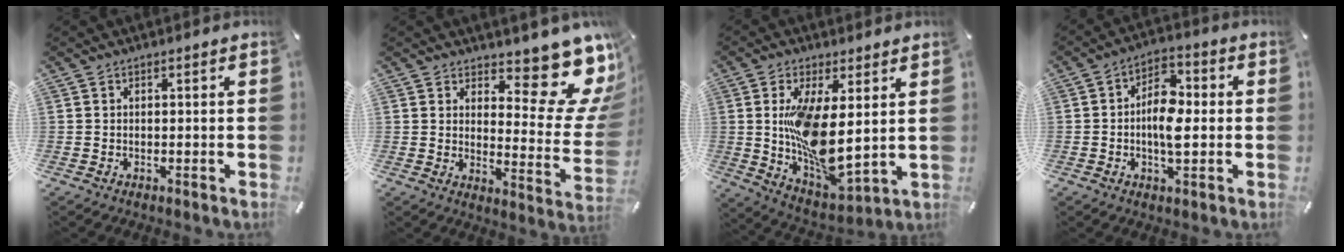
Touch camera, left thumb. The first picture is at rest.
{"total": 15.6, "force": [10.3, 6.9, 9.6], "torque": [-0.103, -0.102, 0.172]}
{"total": 14.6, "force": [2.2, 6.5, 12.9], "torque": [-0.252, -0.034, 0.044]}
{"total": 8.9, "force": [-1.1, 4.8, 7.4], "torque": [-0.119, 0.005, -0.023]}